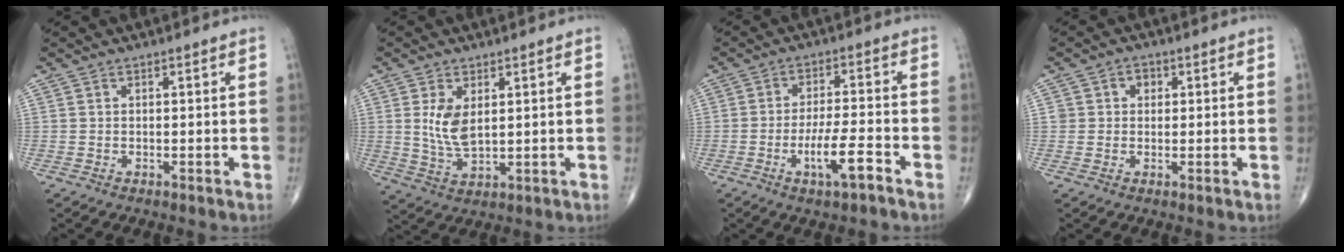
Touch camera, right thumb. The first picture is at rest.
{"total": 6.5, "force": [1.6, 3.3, 5.3], "torque": [-0.100, -0.015, 0.040]}
{"total": 7.6, "force": [-3.7, 1.4, 6.5], "torque": [-0.120, 0.022, -0.063]}
{"total": 2.8, "force": [0.7, 2.5, 1.0], "torque": [0.006, 0.002, 0.007]}